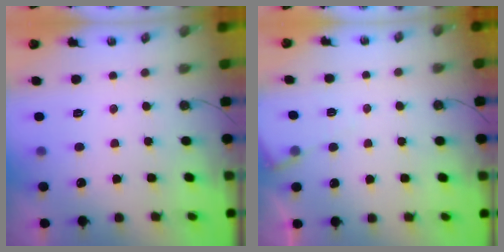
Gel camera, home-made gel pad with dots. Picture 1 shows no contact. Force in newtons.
{"total": 5.2, "press": 5.1, "slide": 0.6}